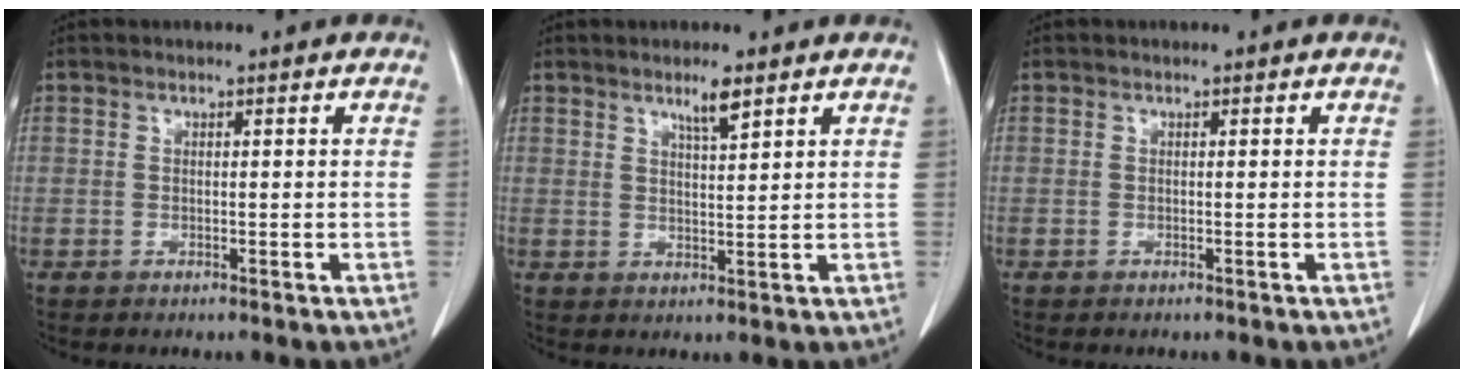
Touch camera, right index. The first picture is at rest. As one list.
[{"total": 3.2, "force": [2.2, 0.1, 2.3], "torque": [-0.045, -0.003, 0.040]}, {"total": 0.0}]